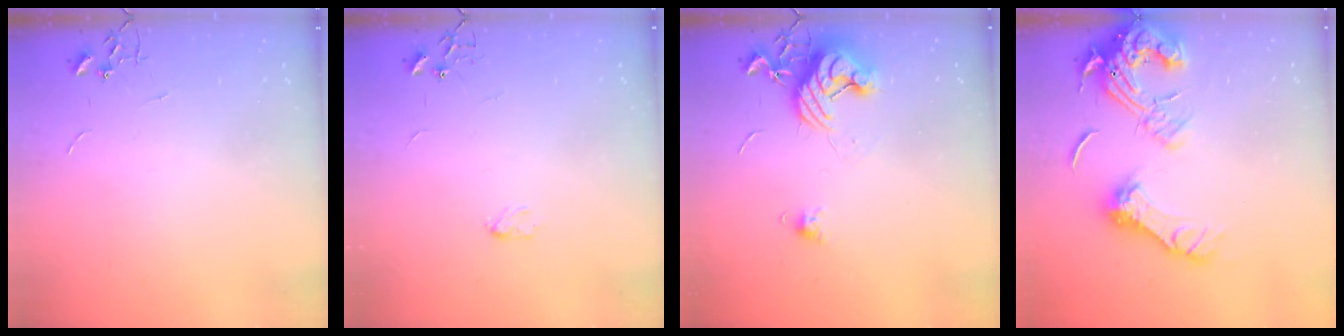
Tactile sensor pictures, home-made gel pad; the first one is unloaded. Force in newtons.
{"total": 3.1, "press": 3.1, "slide": 0.4}
{"total": 11.4, "press": 11.3, "slide": 1.2}
{"total": 17.6, "press": 17.5, "slide": 2.3}